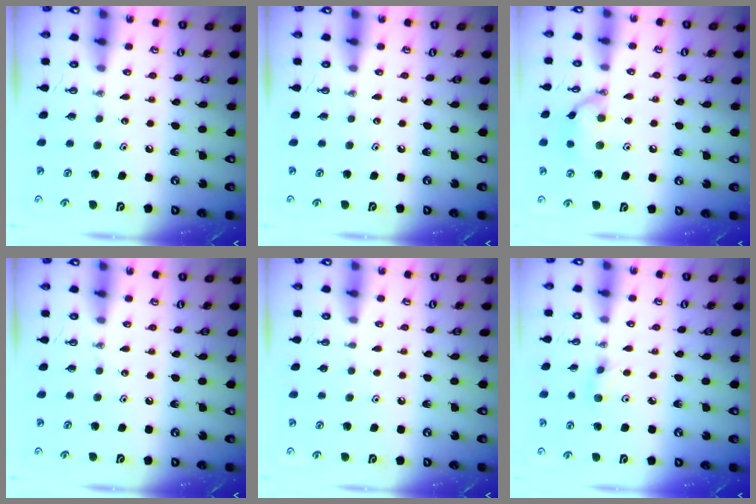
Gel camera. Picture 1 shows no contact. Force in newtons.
{"total": 0.0}
{"total": 10.9, "press": 10.8, "slide": 1.6}
{"total": 0.0}
{"total": 0.0}
{"total": 3.8, "press": 3.7, "slide": 0.6}